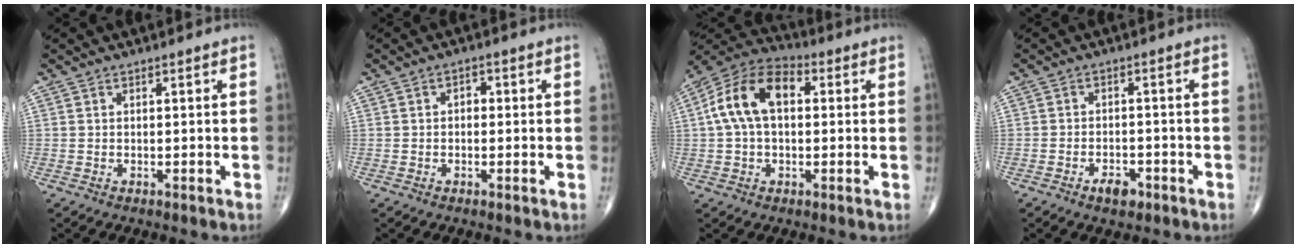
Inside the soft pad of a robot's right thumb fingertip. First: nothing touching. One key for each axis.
{"total": 1.8, "fx": 0.0, "fy": 1.3, "fz": 1.3, "tx": -0.011, "ty": 0.007, "tz": -0.004}
{"total": 13.4, "fx": 2.0, "fy": 8.1, "fz": 10.4, "tx": -0.196, "ty": 0.035, "tz": 0.026}
{"total": 3.7, "fx": -2.2, "fy": 1.9, "fz": 2.2, "tx": -0.027, "ty": 0.010, "tz": -0.034}